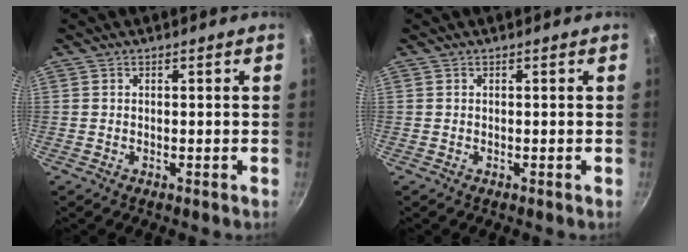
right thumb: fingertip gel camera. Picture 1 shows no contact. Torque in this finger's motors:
{"motor_torque": [-0.10, 0.10, 0.03, -0.03, 0.00]}